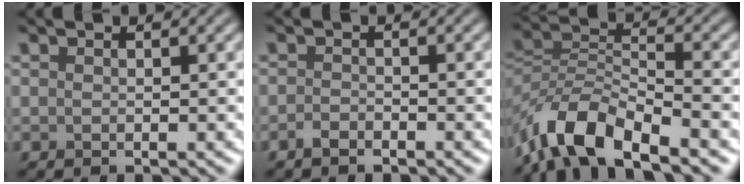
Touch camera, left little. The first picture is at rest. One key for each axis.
{"total": 1.1, "fx": -0.9, "fy": 0.4, "fz": 0.6, "tx": -0.012, "ty": 0.001, "tz": -0.019}
{"total": 8.3, "fx": -6.0, "fy": 2.8, "fz": 4.9, "tx": -0.086, "ty": 0.001, "tz": -0.129}